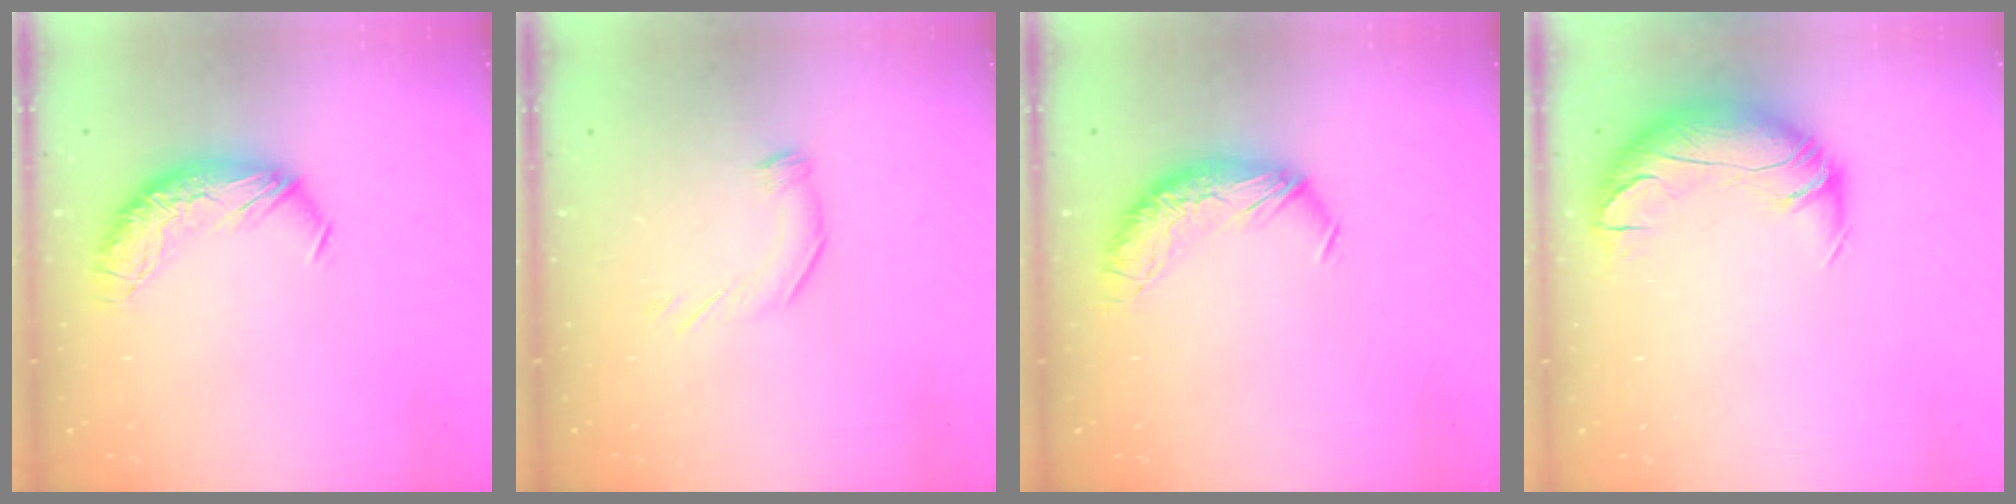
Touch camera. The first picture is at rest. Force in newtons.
{"total": 3.6, "press": 3.5, "slide": 1.0}
{"total": 0.0}
{"total": 3.0, "press": 1.9, "slide": 2.3}